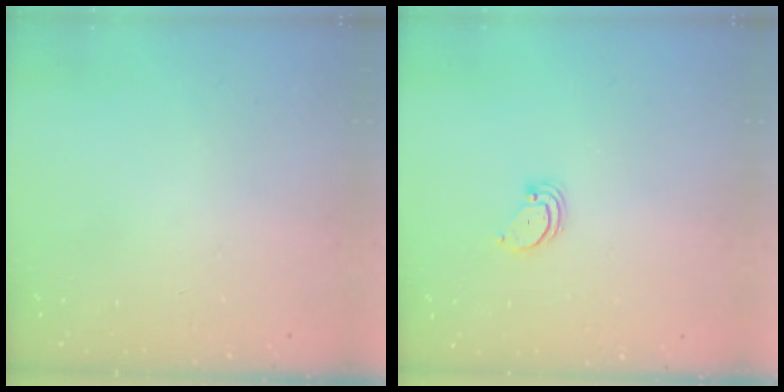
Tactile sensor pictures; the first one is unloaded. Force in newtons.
{"total": 2.0, "press": 2.0, "slide": 0.2}